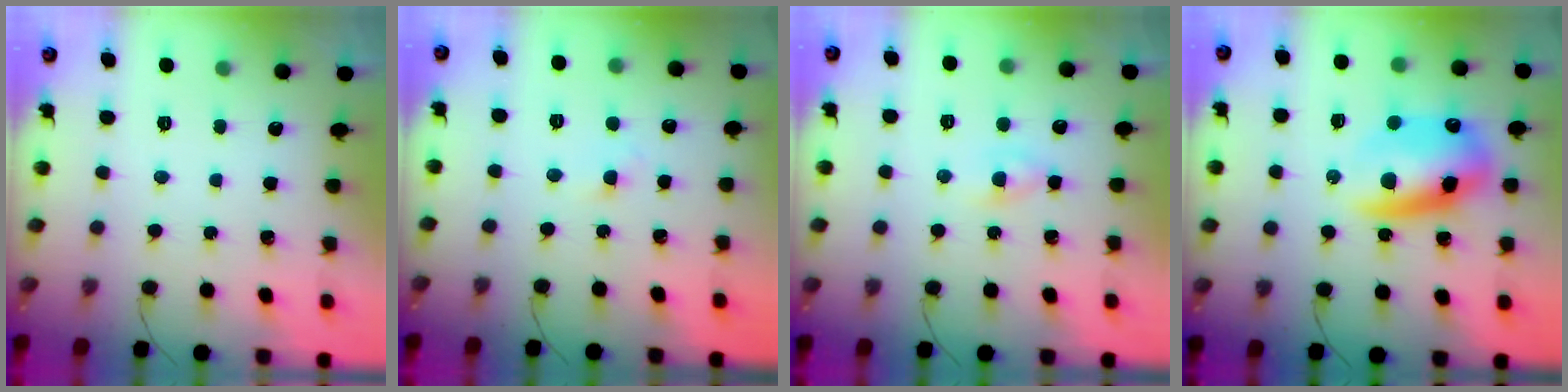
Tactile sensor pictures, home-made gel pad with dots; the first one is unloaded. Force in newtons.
{"total": 1.9, "press": 1.6, "slide": 1.0}
{"total": 2.2, "press": 2.1, "slide": 0.9}
{"total": 15.3, "press": 14.7, "slide": 4.1}